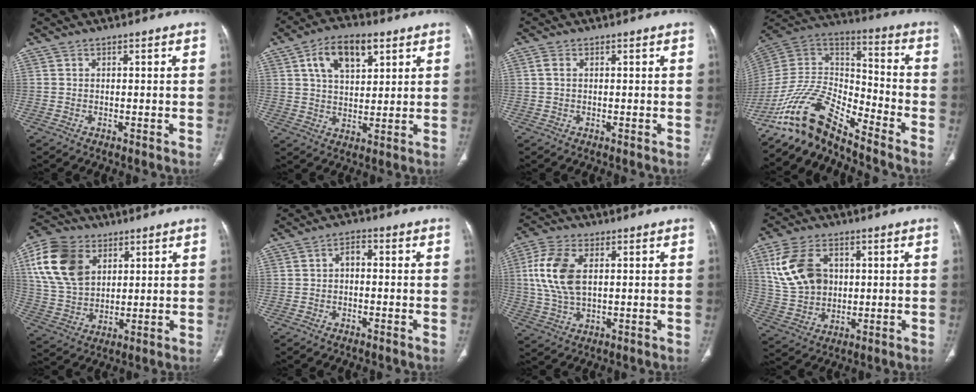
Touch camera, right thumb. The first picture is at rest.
{"total": 11.1, "force": [5.0, 6.0, 7.8], "torque": [-0.113, -0.007, 0.085]}
{"total": 1.5, "force": [0.3, 0.9, 1.2], "torque": [-0.030, 0.005, 0.004]}
{"total": 14.3, "force": [-12.3, 3.7, 6.3], "torque": [-0.112, 0.097, -0.242]}
{"total": 16.3, "force": [6.0, 11.4, 10.0], "torque": [-0.181, -0.010, 0.116]}
{"total": 2.4, "force": [-0.4, 1.5, 1.8], "torque": [-0.022, 0.014, -0.015]}
{"total": 11.5, "force": [2.0, 6.5, 9.3], "torque": [-0.203, 0.003, 0.039]}
{"total": 13.1, "force": [3.6, 9.3, 8.6], "torque": [-0.154, -0.004, 0.075]}